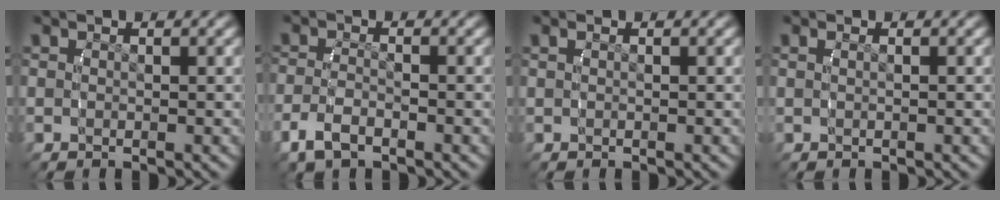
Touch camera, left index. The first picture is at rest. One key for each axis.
{"total": 2.6, "fx": -1.3, "fy": 1.4, "fz": 1.8, "tx": -0.044, "ty": -0.006, "tz": -0.017}
{"total": 0.0}
{"total": 0.7, "fx": -0.1, "fy": 0.3, "fz": 0.6, "tx": -0.017, "ty": 0.002, "tz": -0.001}